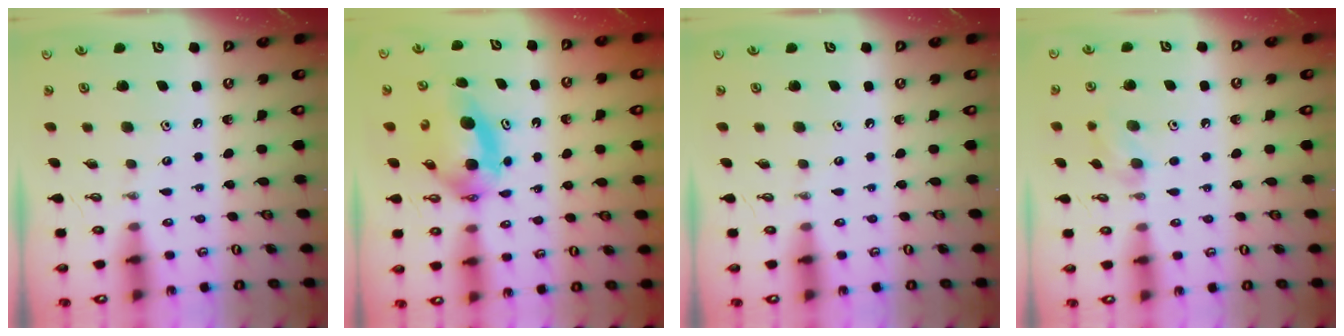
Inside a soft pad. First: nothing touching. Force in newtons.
{"total": 8.0, "press": 5.1, "slide": 6.1}
{"total": 0.0}
{"total": 6.5, "press": 6.4, "slide": 1.4}